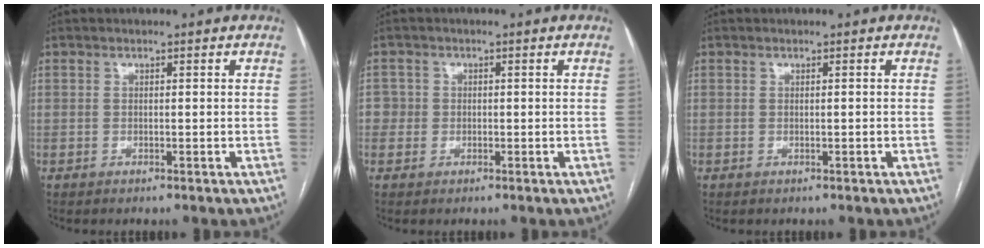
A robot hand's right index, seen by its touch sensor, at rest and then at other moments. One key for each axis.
{"total": 2.3, "fx": -0.1, "fy": 2.3, "fz": 0.0, "tx": 0.015, "ty": 0.012, "tz": -0.004}
{"total": 0.0}